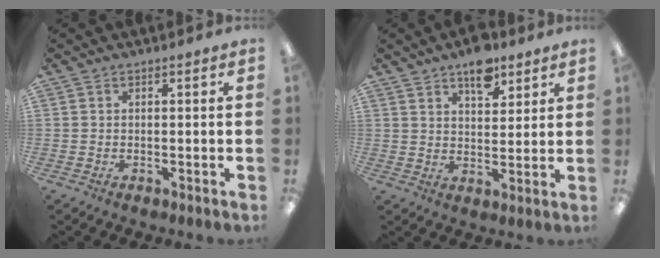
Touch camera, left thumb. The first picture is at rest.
{"total": 8.5, "force": [6.0, 4.1, 4.4], "torque": [-0.053, -0.033, 0.102]}